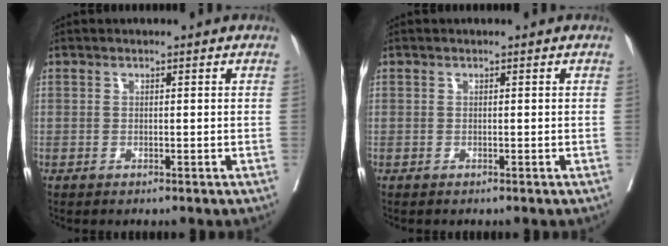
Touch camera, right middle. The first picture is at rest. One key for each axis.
{"total": 0.0}